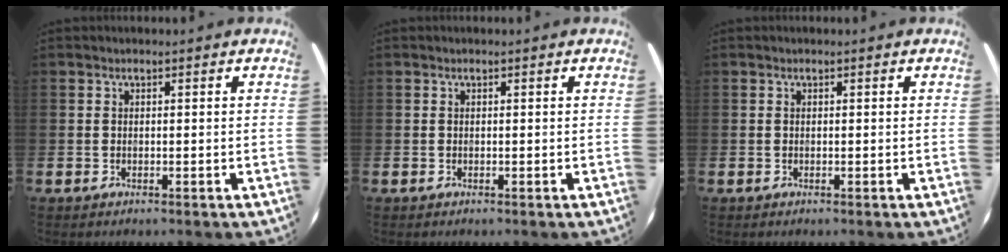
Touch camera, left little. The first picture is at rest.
{"total": 0.0}
{"total": 0.0}